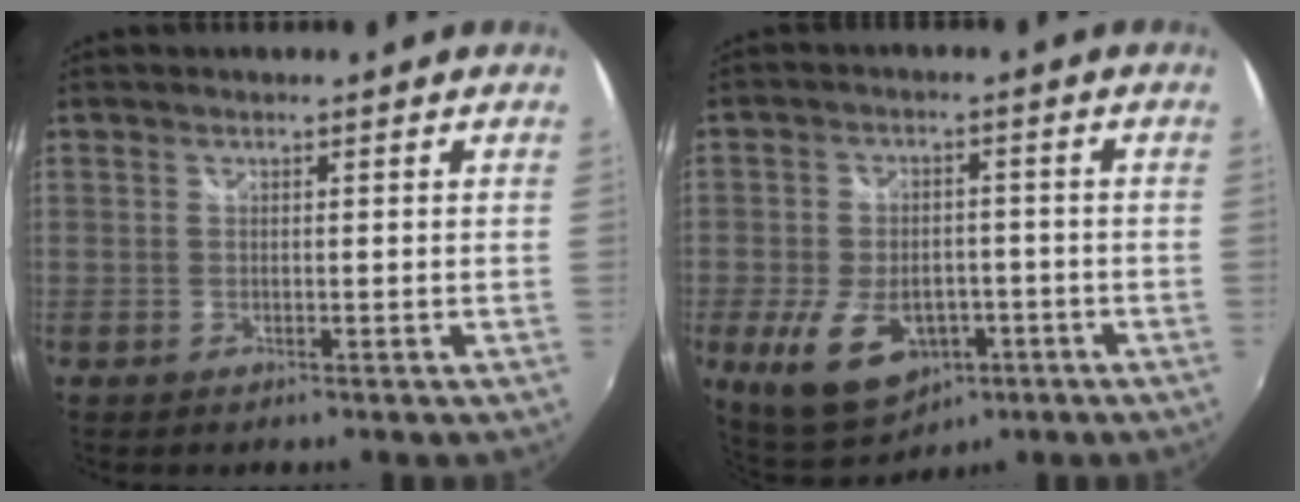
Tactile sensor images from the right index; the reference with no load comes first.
{"total": 13.3, "force": [-5.5, 8.6, 8.5], "torque": [-0.195, -0.022, -0.079]}